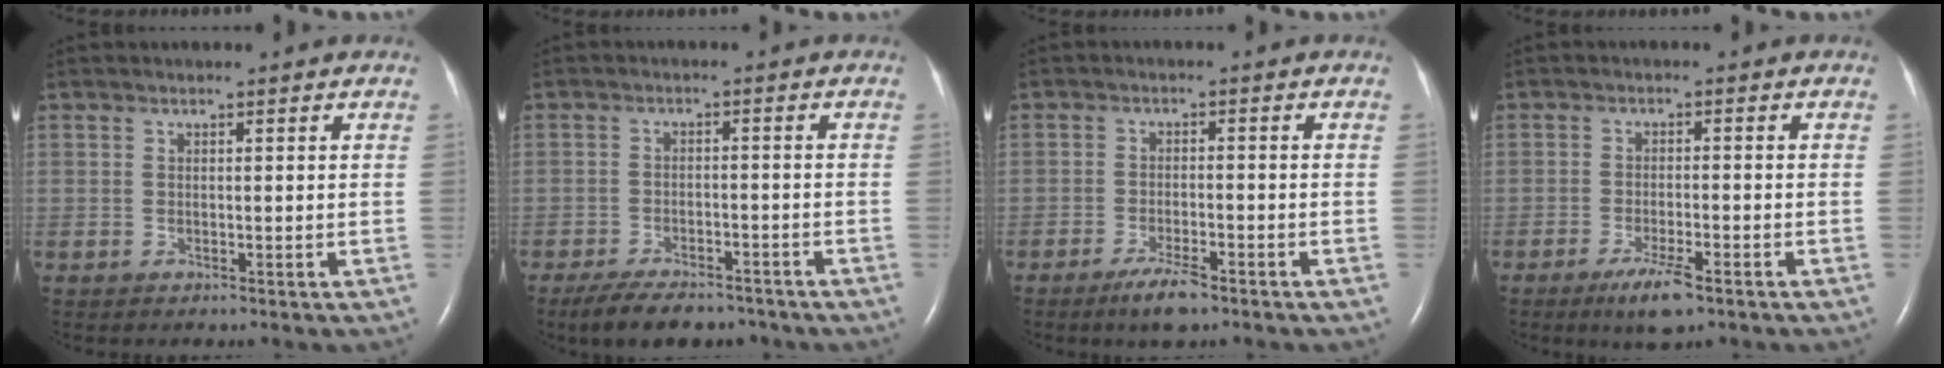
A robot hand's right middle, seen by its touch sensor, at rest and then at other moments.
{"total": 9.0, "force": [-7.3, 3.4, 3.9], "torque": [-0.059, -0.006, -0.113]}
{"total": 4.5, "force": [-3.3, 0.8, 3.0], "torque": [-0.065, -0.007, -0.057]}
{"total": 5.2, "force": [-3.3, 0.9, 3.9], "torque": [-0.079, -0.010, -0.054]}